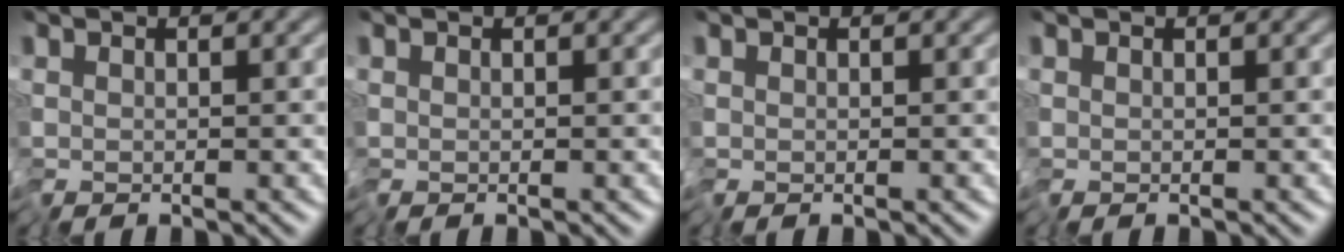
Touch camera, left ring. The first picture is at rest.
{"total": 0.0}
{"total": 0.0}
{"total": 0.0}